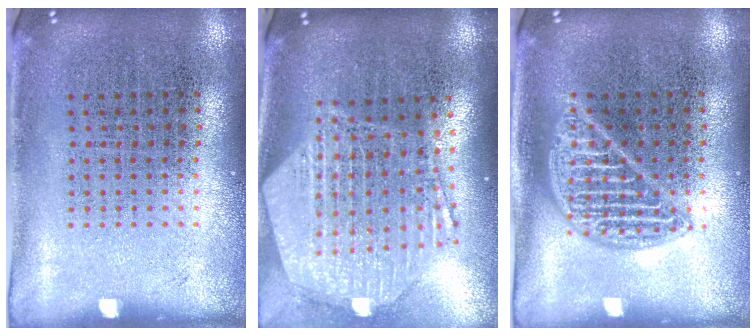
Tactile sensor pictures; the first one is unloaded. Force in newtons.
{"total": 3.0, "press": 2.4, "slide": 1.8}
{"total": 2.1, "press": 2.1, "slide": 0.2}